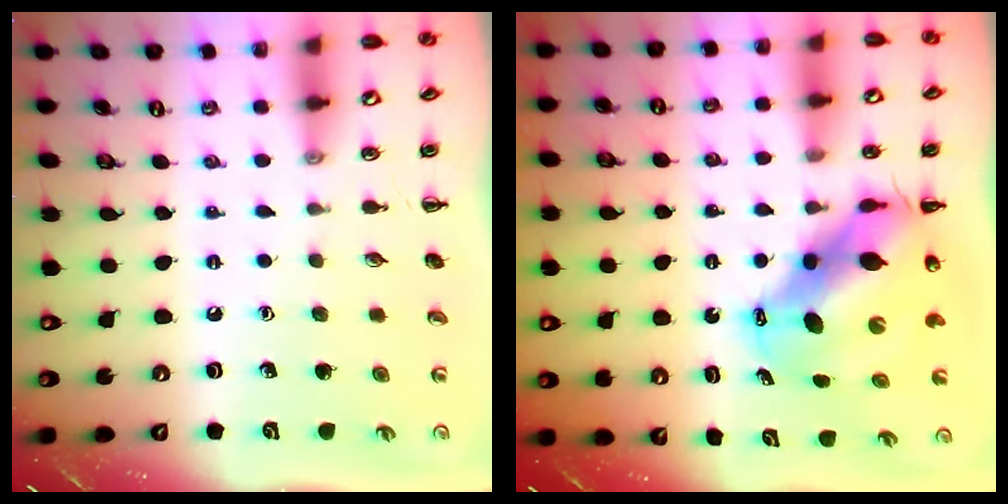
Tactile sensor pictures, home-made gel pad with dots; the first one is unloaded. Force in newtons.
{"total": 12.1, "press": 11.7, "slide": 3.1}